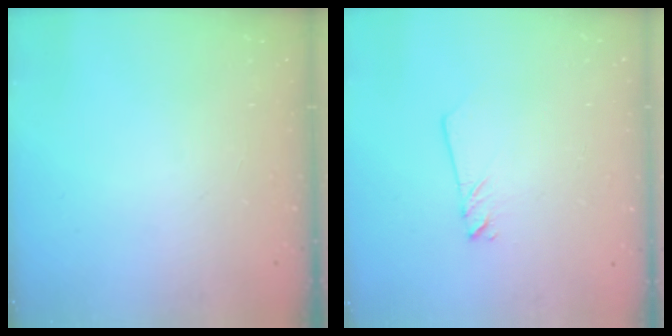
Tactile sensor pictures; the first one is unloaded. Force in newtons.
{"total": 2.0, "press": 2.0, "slide": 0.1}